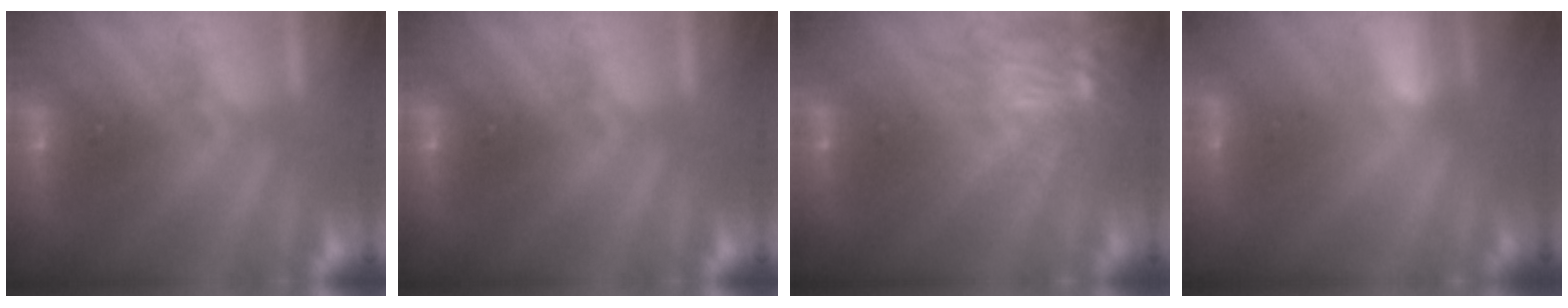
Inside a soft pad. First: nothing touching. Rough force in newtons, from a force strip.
{"total": 0.0}
{"total": 7.4}
{"total": 2.8}